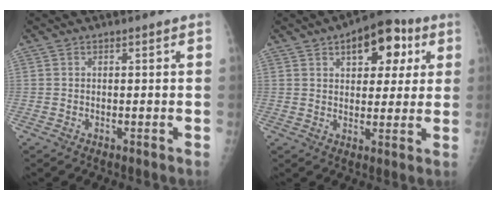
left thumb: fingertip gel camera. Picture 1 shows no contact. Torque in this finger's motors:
{"motor_torque": [0.15, 0.31, 0.27, 0.18, 0.14]}